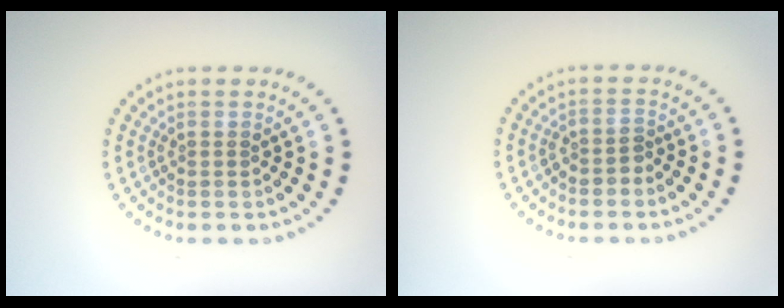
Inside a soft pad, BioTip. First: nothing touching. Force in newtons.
{"total": 1.2, "press": 1.0, "slide": 0.6}